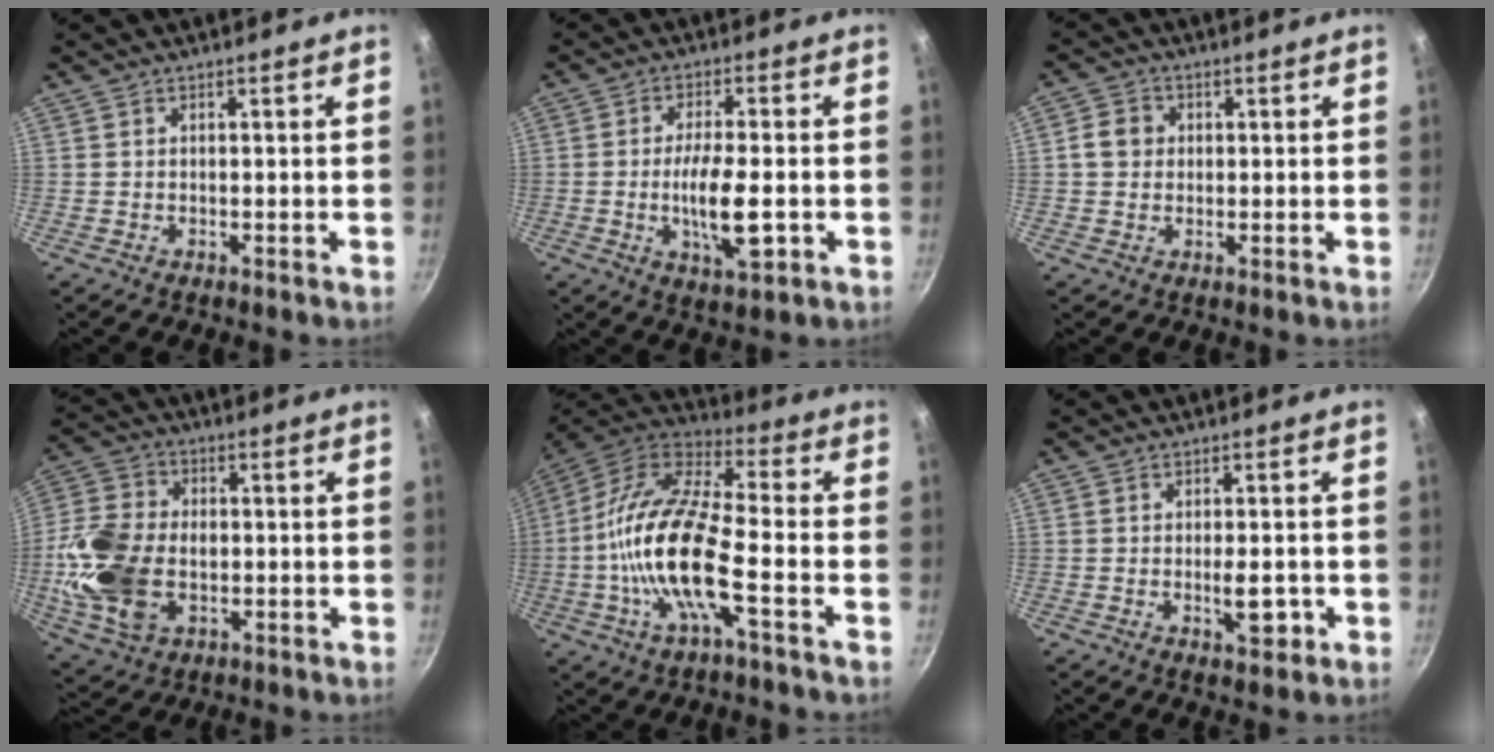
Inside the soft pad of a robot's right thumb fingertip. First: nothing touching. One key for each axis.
{"total": 10.1, "fx": -2.1, "fy": 3.1, "fz": 9.3, "tx": -0.165, "ty": 0.002, "tz": -0.036}
{"total": 4.4, "fx": 0.4, "fy": 3.9, "fz": 1.9, "tx": -0.018, "ty": 0.008, "tz": -0.002}
{"total": 16.8, "fx": -2.1, "fy": 11.5, "fz": 12.1, "tx": -0.234, "ty": 0.014, "tz": -0.038}
{"total": 19.3, "fx": -4.4, "fy": 6.5, "fz": 17.6, "tx": -0.343, "ty": 0.040, "tz": -0.103}
{"total": 4.8, "fx": -1.2, "fy": 2.0, "fz": 4.1, "tx": -0.046, "ty": 0.002, "tz": -0.016}